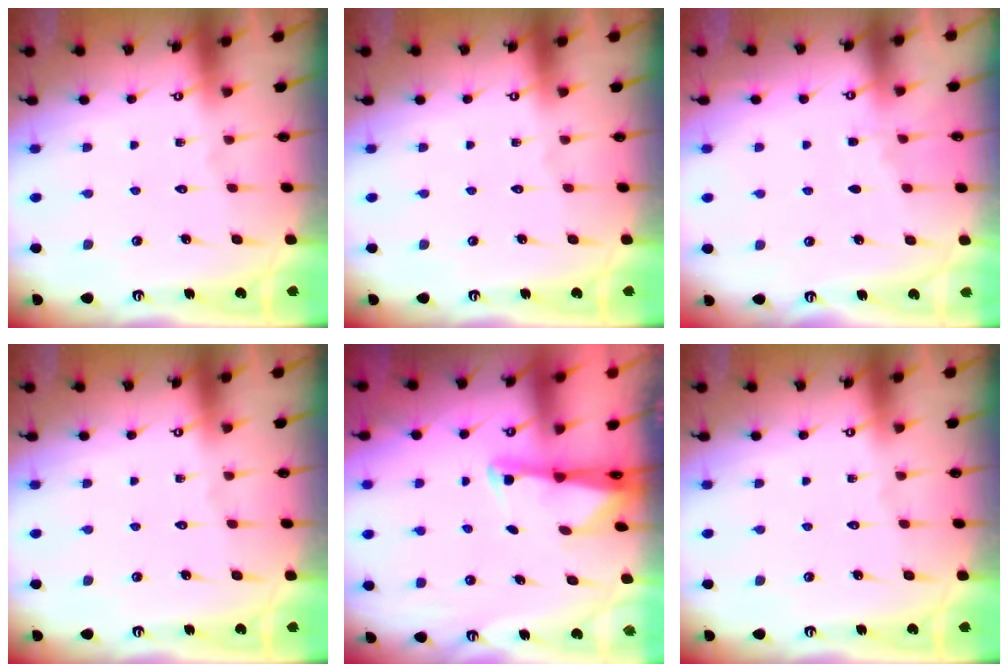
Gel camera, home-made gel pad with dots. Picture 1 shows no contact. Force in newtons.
{"total": 0.0}
{"total": 1.6, "press": 1.6, "slide": 0.3}
{"total": 0.0}
{"total": 2.0, "press": 2.0, "slide": 0.3}
{"total": 0.0}